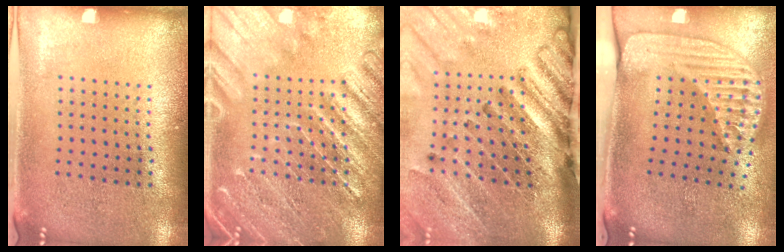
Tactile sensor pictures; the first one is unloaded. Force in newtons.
{"total": 4.9, "press": 4.9, "slide": 0.7}
{"total": 4.7, "press": 3.4, "slide": 3.2}
{"total": 2.5, "press": 1.8, "slide": 1.7}